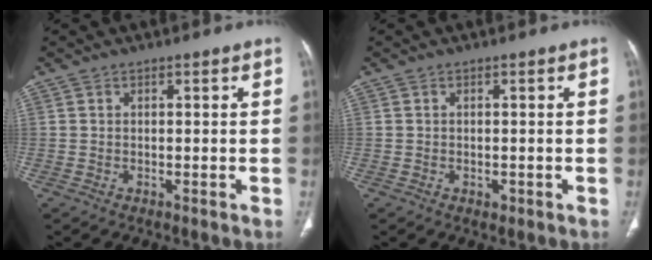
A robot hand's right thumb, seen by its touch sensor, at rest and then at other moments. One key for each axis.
{"total": 0.8, "fx": -0.4, "fy": 0.6, "fz": 0.4, "tx": -0.004, "ty": -0.001, "tz": -0.003}